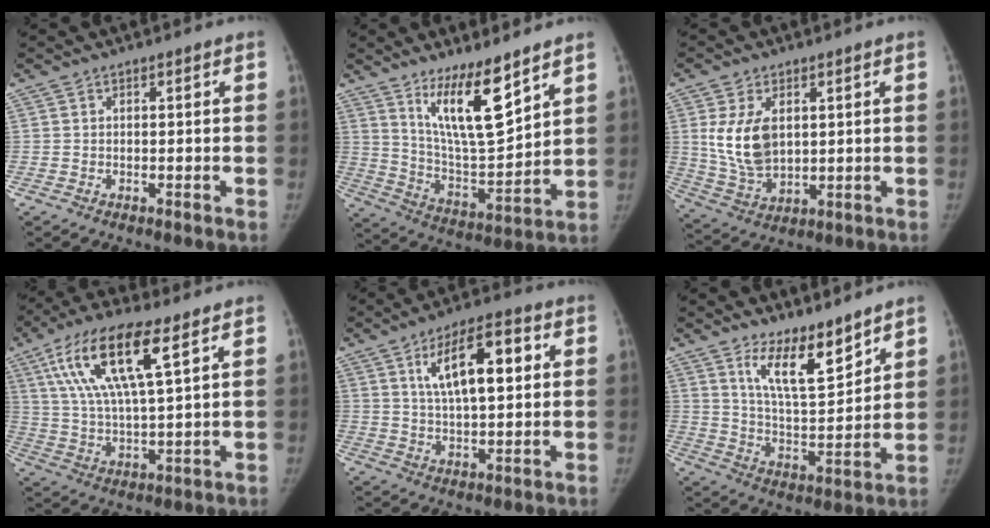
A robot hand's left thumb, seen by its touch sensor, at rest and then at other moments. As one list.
[{"total": 14.2, "force": [9.2, 3.4, 10.3], "torque": [-0.159, -0.077, 0.178]}, {"total": 11.0, "force": [2.4, 6.8, 8.4], "torque": [-0.149, -0.015, 0.061]}, {"total": 16.5, "force": [7.5, 4.6, 14.0], "torque": [-0.276, -0.014, 0.139]}, {"total": 12.8, "force": [3.9, 5.2, 11.1], "torque": [-0.167, -0.001, 0.064]}, {"total": 11.1, "force": [8.0, 3.3, 7.0], "torque": [-0.102, -0.072, 0.153]}]